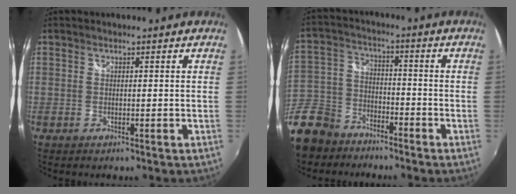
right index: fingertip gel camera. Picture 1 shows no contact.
{"total": 15.7, "force": [-11.0, 9.6, 5.9], "torque": [-0.174, 0.007, -0.206]}